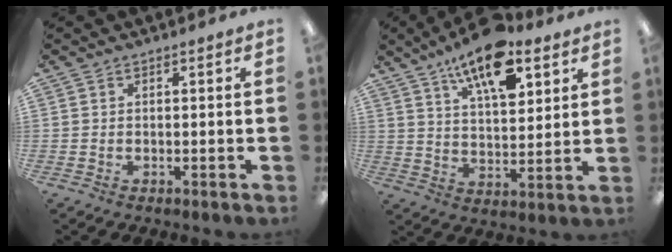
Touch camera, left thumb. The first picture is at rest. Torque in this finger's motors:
{"motor_torque": [0.20, 0.24, 1.50, -1.27, 0.32]}